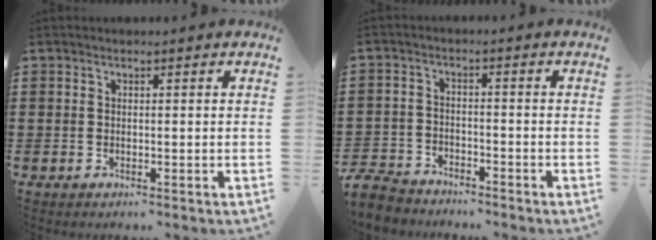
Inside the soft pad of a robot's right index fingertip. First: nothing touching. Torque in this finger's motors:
{"motor_torque": [-1.13, 1.01, -1.05, -0.21]}